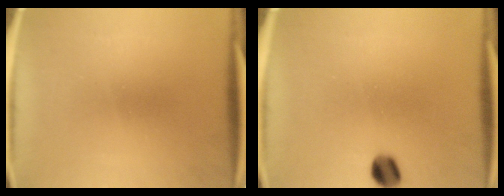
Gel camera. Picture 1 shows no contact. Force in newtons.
{"total": 4.3}